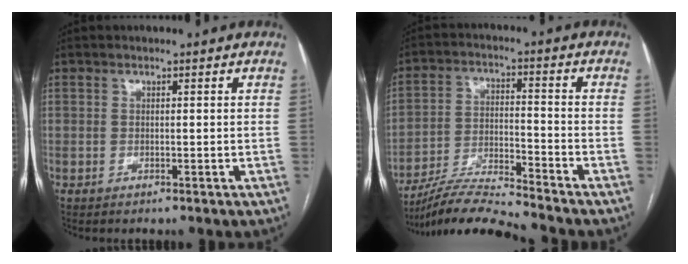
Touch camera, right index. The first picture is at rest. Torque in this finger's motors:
{"motor_torque": [-0.35, -0.93, 0.09, 0.07]}